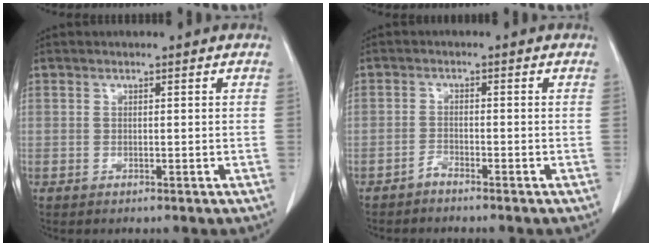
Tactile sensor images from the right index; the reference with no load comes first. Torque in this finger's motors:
{"motor_torque": [0.17, -0.16, 0.04, 0.01]}